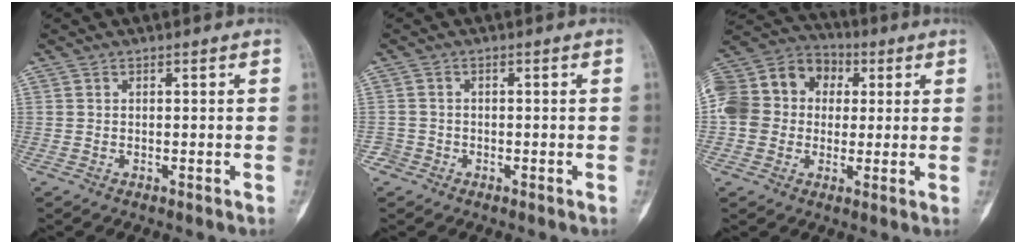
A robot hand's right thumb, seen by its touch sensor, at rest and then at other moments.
{"total": 2.0, "force": [-1.2, 1.5, -0.4], "torque": [0.016, 0.010, -0.030]}
{"total": 19.1, "force": [2.1, 16.0, 10.2], "torque": [-0.199, 0.051, 0.035]}